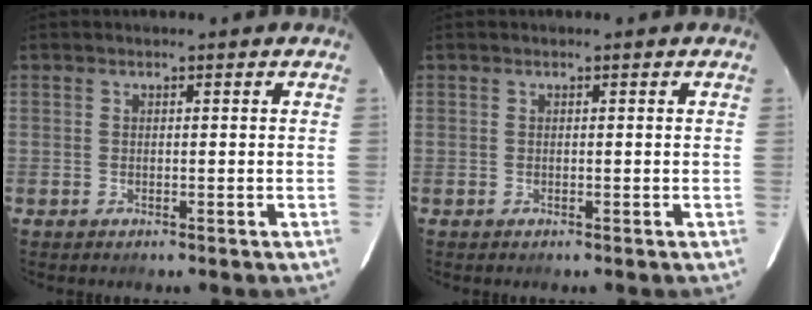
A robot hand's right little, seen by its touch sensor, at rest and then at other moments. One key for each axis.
{"total": 0.0}